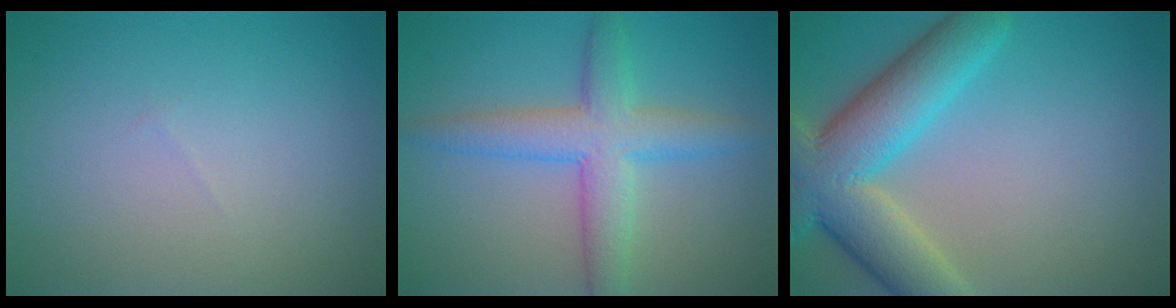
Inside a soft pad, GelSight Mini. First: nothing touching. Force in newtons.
{"total": 5.3, "press": 5.3, "slide": 0.2}
{"total": 9.2, "press": 9.2, "slide": 0.4}